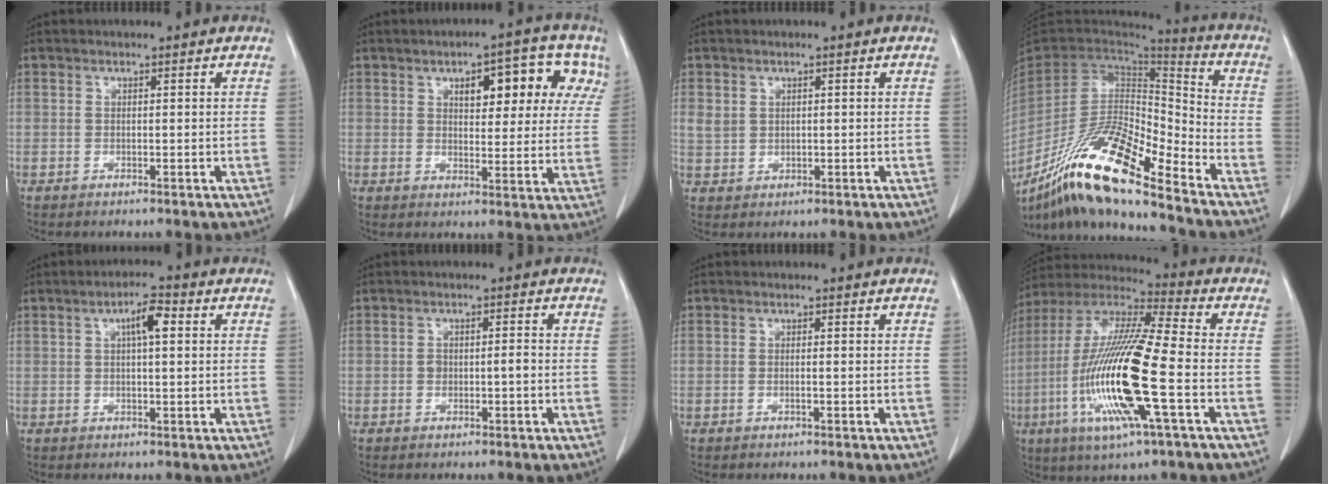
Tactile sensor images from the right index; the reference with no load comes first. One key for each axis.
{"total": 11.7, "fx": 5.2, "fy": 4.7, "fz": 9.3, "tx": -0.105, "ty": 0.026, "tz": 0.066}
{"total": 2.9, "fx": 0.9, "fy": 2.5, "fz": 1.2, "tx": -0.026, "ty": 0.002, "tz": 0.024}
{"total": 19.9, "fx": -14.5, "fy": 2.4, "fz": 13.4, "tx": -0.272, "ty": -0.021, "tz": -0.272}
{"total": 4.3, "fx": 1.2, "fy": 1.0, "fz": 4.0, "tx": -0.069, "ty": 0.012, "tz": 0.020}
{"total": 2.1, "fx": -0.4, "fy": 0.8, "fz": 1.8, "tx": -0.036, "ty": 0.002, "tz": -0.005}
{"total": 0.6, "fx": -0.2, "fy": 0.0, "fz": 0.6, "tx": -0.014, "ty": 0.000, "tz": -0.004}
{"total": 19.9, "fx": -5.0, "fy": 1.5, "fz": 19.2, "tx": -0.406, "ty": -0.020, "tz": -0.101}